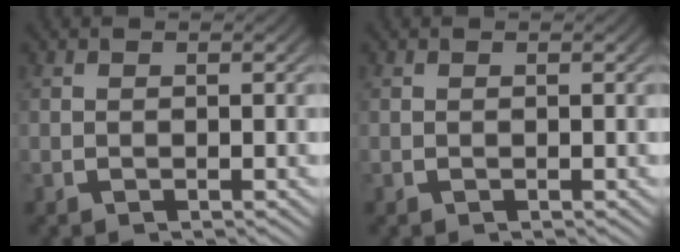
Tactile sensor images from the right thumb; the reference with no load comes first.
{"total": 0.0}